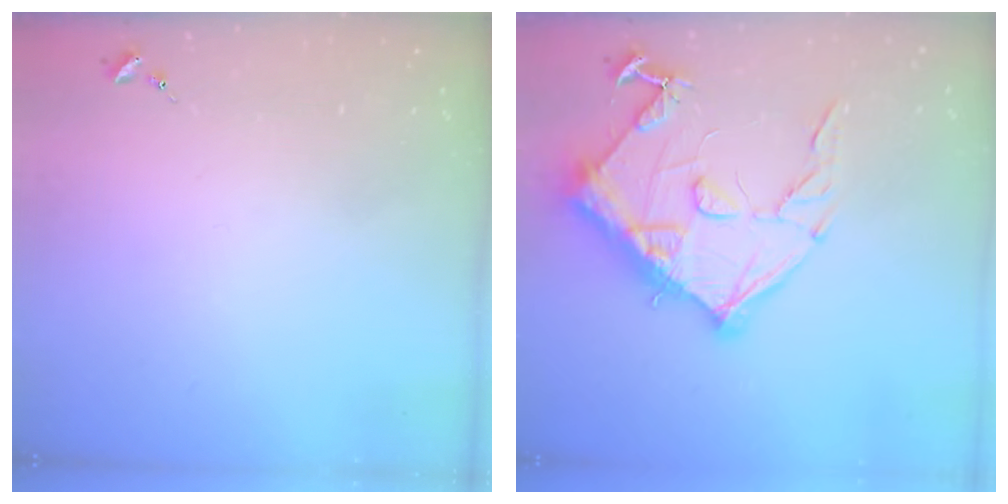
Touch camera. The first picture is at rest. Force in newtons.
{"total": 15.4, "press": 15.4, "slide": 1.0}